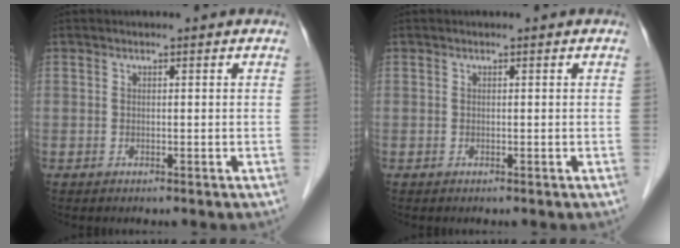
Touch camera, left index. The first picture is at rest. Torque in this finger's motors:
{"motor_torque": [0.01, 0.00, -0.01, 0.00]}